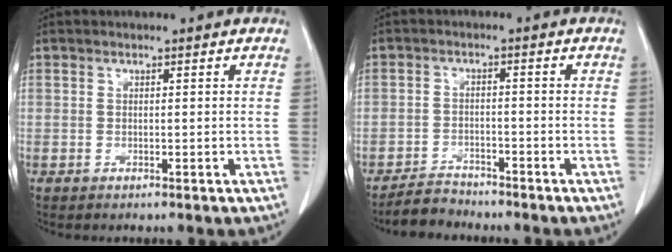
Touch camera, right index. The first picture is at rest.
{"total": 3.5, "force": [-3.3, 1.1, -0.2], "torque": [0.002, -0.003, -0.061]}